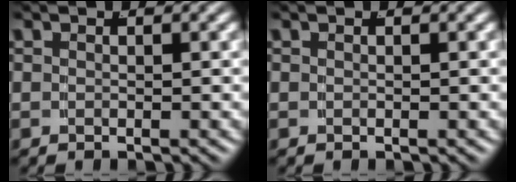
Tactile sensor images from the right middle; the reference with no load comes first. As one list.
[{"total": 0.0}]